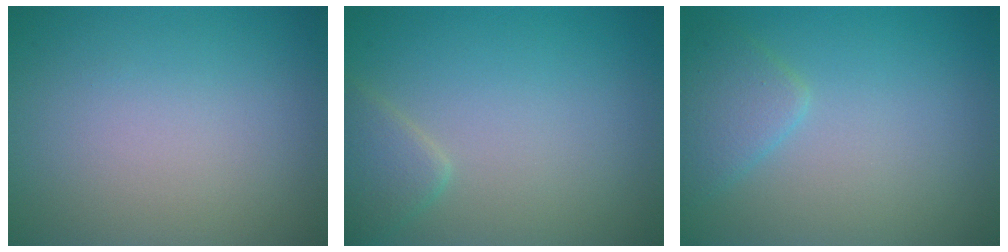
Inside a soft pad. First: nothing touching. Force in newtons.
{"total": 2.1, "press": 2.1, "slide": 0.1}
{"total": 2.4, "press": 2.4, "slide": 0.1}